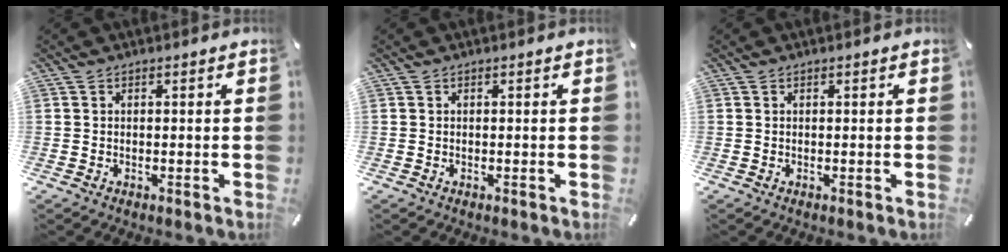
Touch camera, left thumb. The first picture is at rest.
{"total": 0.0}
{"total": 0.0}